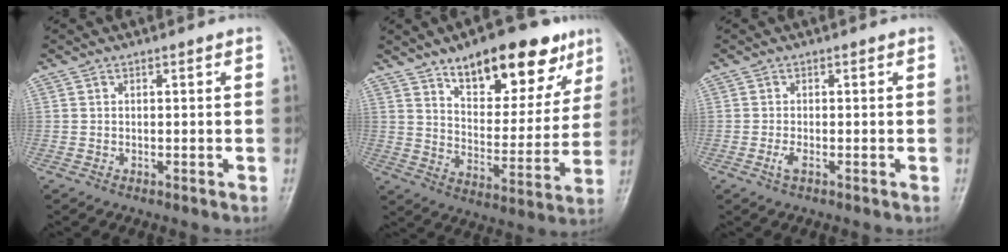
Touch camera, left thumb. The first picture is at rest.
{"total": 20.0, "force": [12.2, 8.8, 13.2], "torque": [-0.138, -0.050, 0.188]}
{"total": 1.5, "force": [-0.5, 0.5, 1.3], "torque": [-0.032, -0.002, -0.012]}